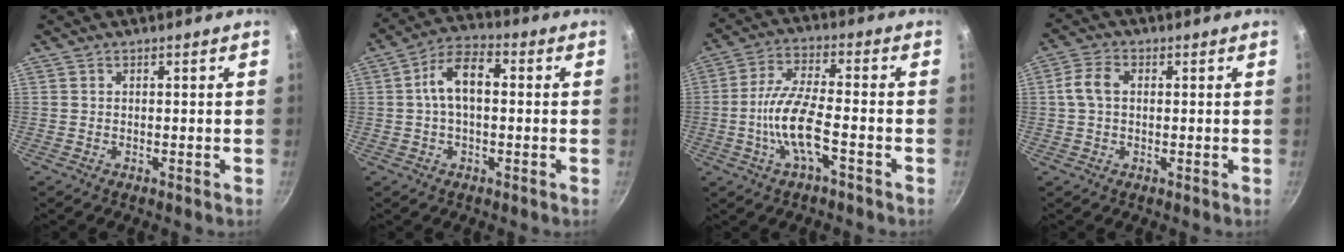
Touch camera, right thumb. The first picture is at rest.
{"total": 9.0, "force": [0.7, 5.0, 7.5], "torque": [-0.138, 0.028, 0.005]}
{"total": 10.5, "force": [-3.0, 3.4, 9.5], "torque": [-0.200, 0.030, -0.057]}
{"total": 5.0, "force": [0.6, 3.4, 3.7], "torque": [-0.079, 0.014, 0.007]}